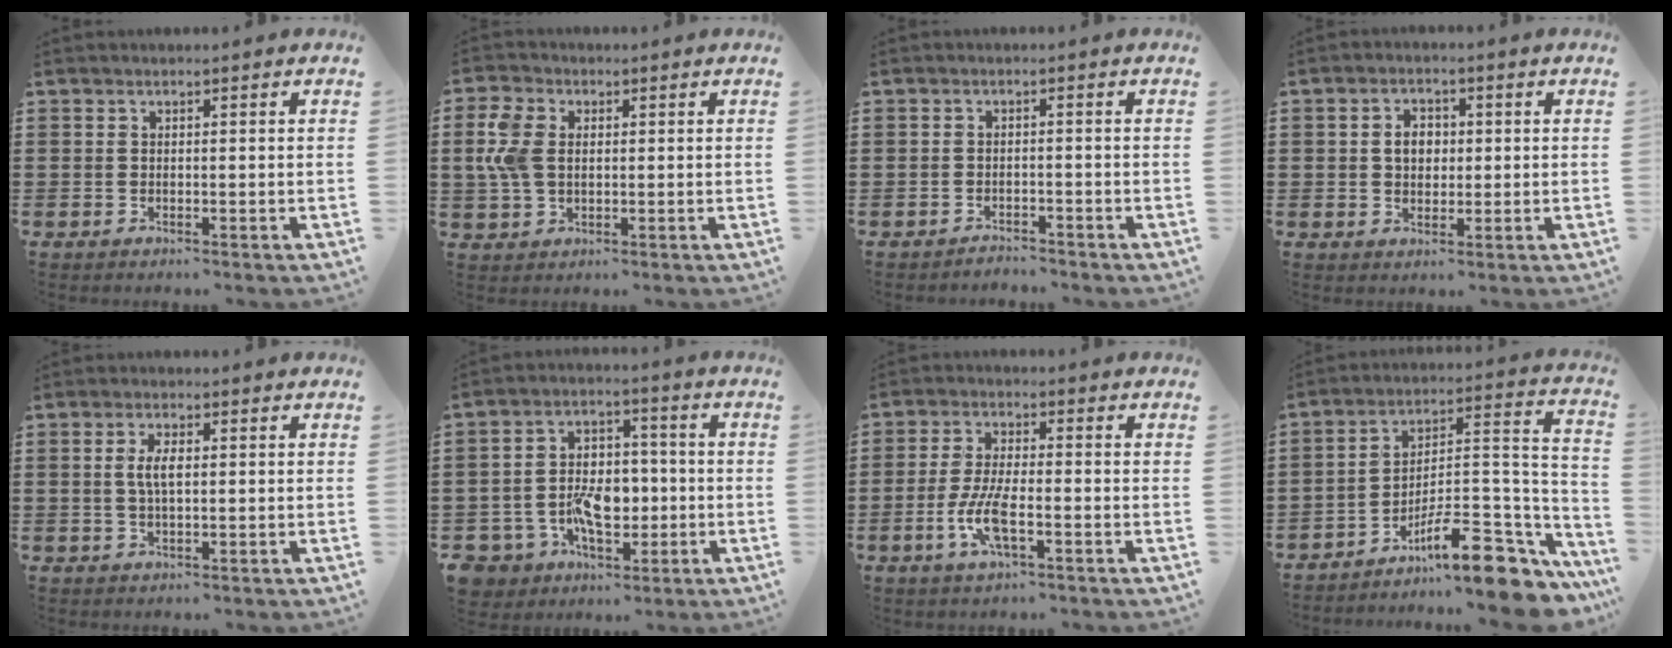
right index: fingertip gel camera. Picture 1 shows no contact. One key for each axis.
{"total": 6.1, "fx": 1.0, "fy": 4.3, "fz": 4.3, "tx": -0.120, "ty": 0.005, "tz": 0.010}
{"total": 1.8, "fx": -1.8, "fy": 0.1, "fz": -0.3, "tx": -0.001, "ty": 0.004, "tz": -0.041}
{"total": 3.2, "fx": 0.2, "fy": 2.4, "fz": 2.1, "tx": -0.041, "ty": 0.006, "tz": -0.002}
{"total": 3.5, "fx": 0.3, "fy": 1.2, "fz": 3.3, "tx": -0.072, "ty": 0.001, "tz": 0.000}
{"total": 9.2, "fx": -2.8, "fy": 6.7, "fz": 5.7, "tx": -0.129, "ty": 0.021, "tz": -0.047}
{"total": 6.4, "fx": -2.3, "fy": 1.9, "fz": 5.7, "tx": -0.127, "ty": -0.011, "tz": -0.046}
{"total": 12.2, "fx": -9.0, "fy": 2.7, "fz": 7.8, "tx": -0.107, "ty": 0.020, "tz": -0.163}